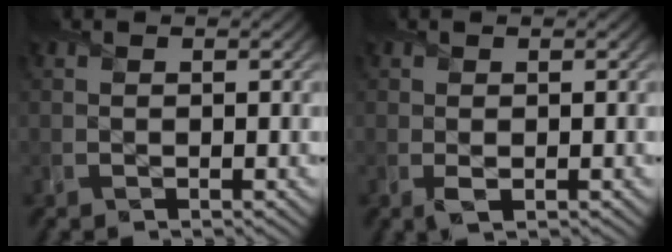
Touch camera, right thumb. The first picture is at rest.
{"total": 1.2, "force": [-0.2, 0.7, 1.0], "torque": [-0.022, -0.007, -0.003]}